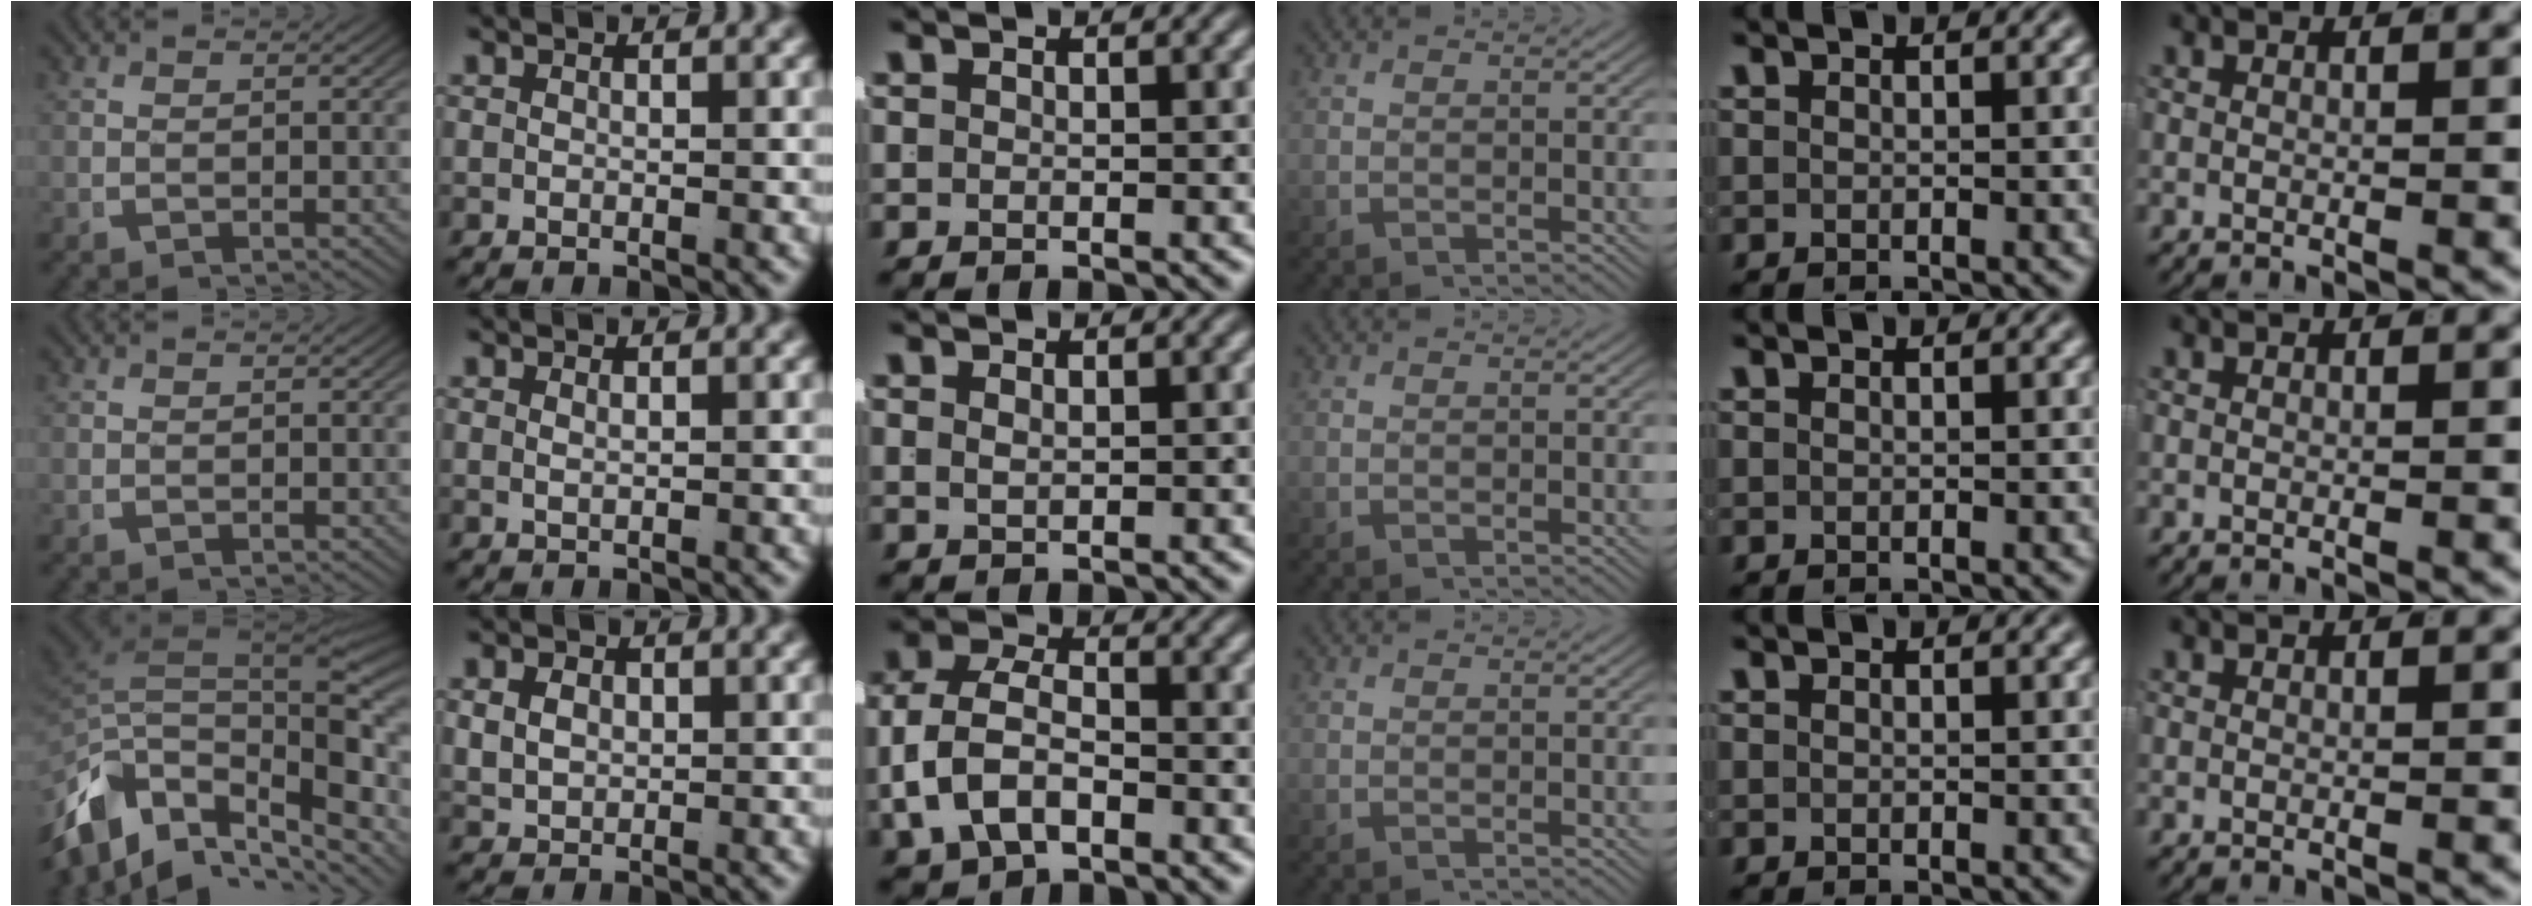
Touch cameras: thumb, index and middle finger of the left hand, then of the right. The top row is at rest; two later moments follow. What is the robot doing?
{"motion": "lift_and_place", "object": "jacket"}